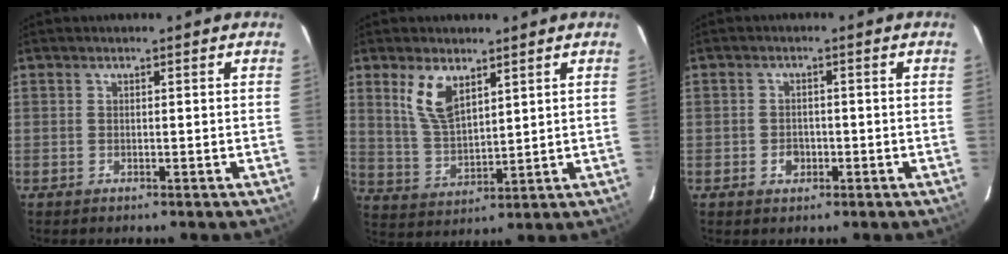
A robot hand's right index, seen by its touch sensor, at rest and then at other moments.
{"total": 8.3, "force": [4.6, 3.8, 5.8], "torque": [-0.111, 0.000, 0.101]}
{"total": 2.7, "force": [-1.0, 2.2, 1.2], "torque": [-0.021, 0.005, -0.013]}